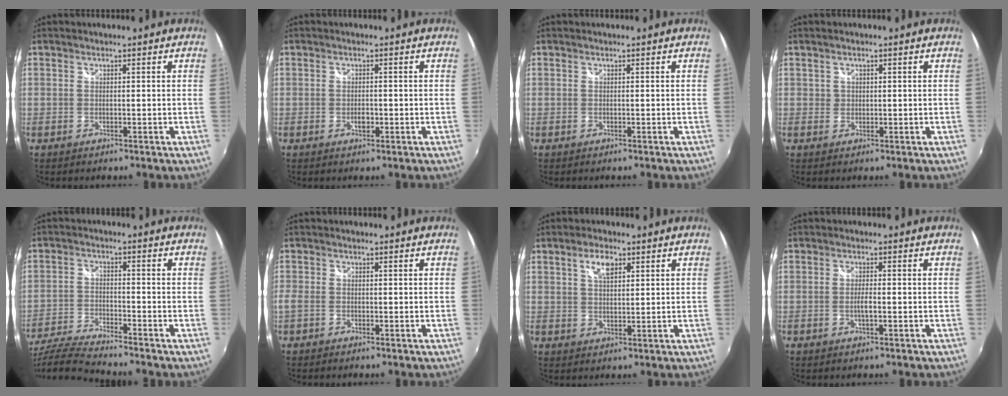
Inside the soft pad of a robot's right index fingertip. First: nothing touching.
{"total": 1.6, "force": [-0.6, 1.0, 1.1], "torque": [-0.019, -0.001, -0.012]}
{"total": 0.0}
{"total": 1.0, "force": [0.4, 0.9, 0.2], "torque": [0.000, 0.005, 0.008]}
{"total": 11.1, "force": [-10.0, 0.3, 4.7], "torque": [-0.116, -0.024, -0.196]}
{"total": 2.5, "force": [-1.5, 1.5, 1.3], "torque": [-0.031, -0.005, -0.033]}
{"total": 4.3, "force": [2.1, 2.1, 3.1], "torque": [-0.054, 0.007, 0.037]}
{"total": 1.8, "force": [-0.6, 0.2, 1.7], "torque": [-0.034, -0.003, -0.011]}